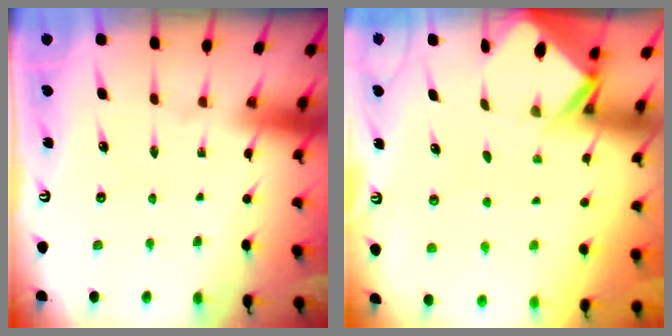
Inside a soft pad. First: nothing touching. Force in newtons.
{"total": 2.8, "press": 2.8, "slide": 0.2}